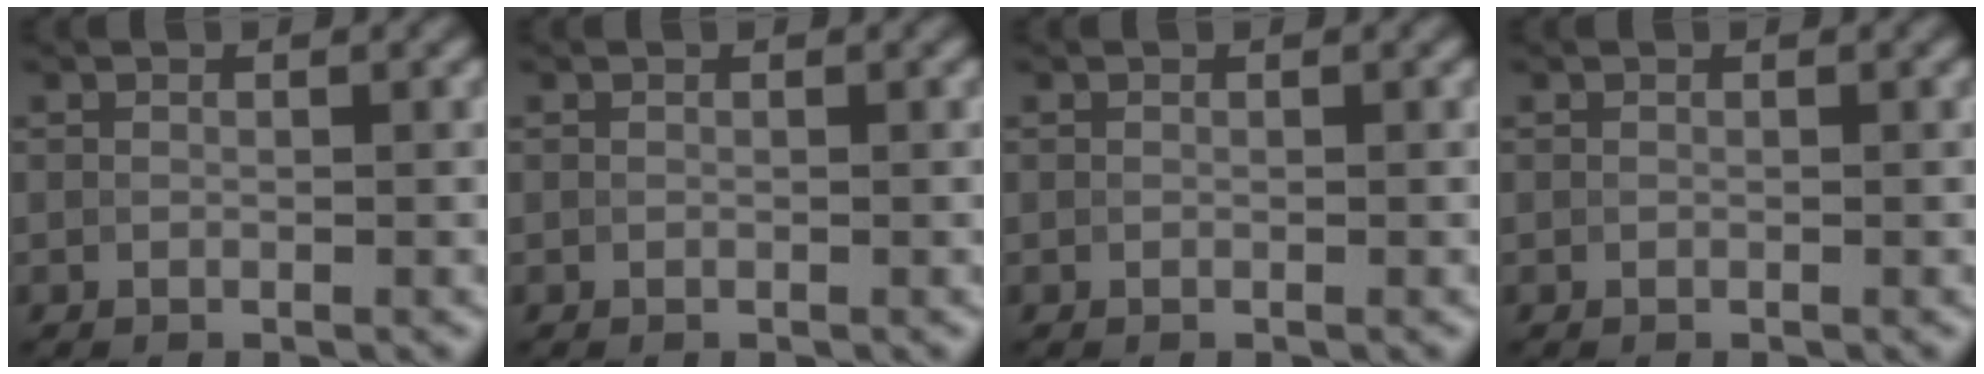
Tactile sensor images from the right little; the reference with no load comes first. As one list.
[{"total": 0.0}, {"total": 0.0}, {"total": 0.0}]